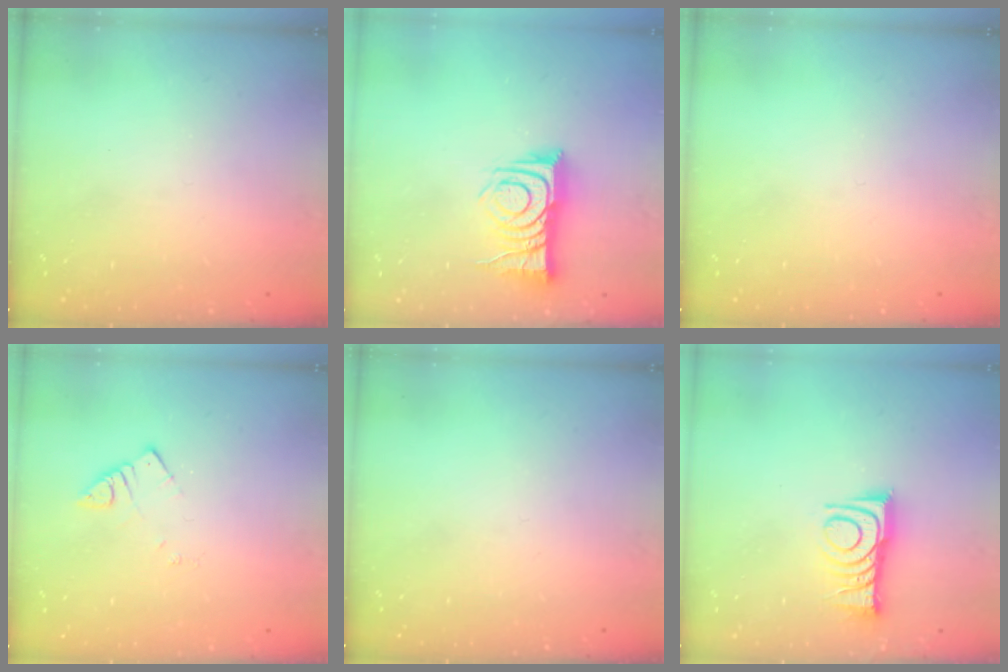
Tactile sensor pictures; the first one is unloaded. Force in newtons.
{"total": 11.9, "press": 11.9, "slide": 0.6}
{"total": 0.0}
{"total": 2.6, "press": 2.6, "slide": 0.1}
{"total": 0.0}
{"total": 10.6, "press": 10.6, "slide": 0.4}